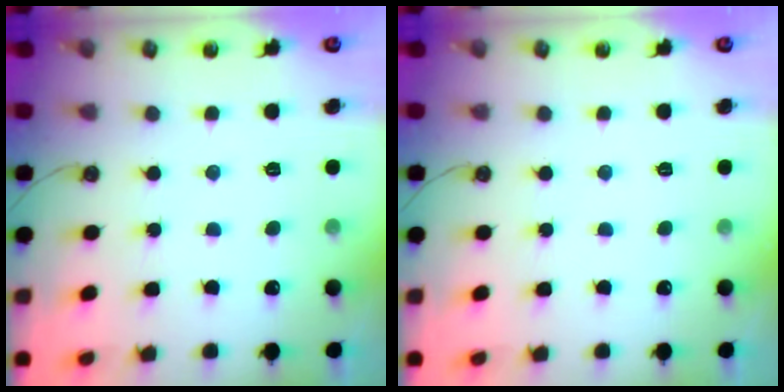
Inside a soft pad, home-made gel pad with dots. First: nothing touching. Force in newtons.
{"total": 0.0}